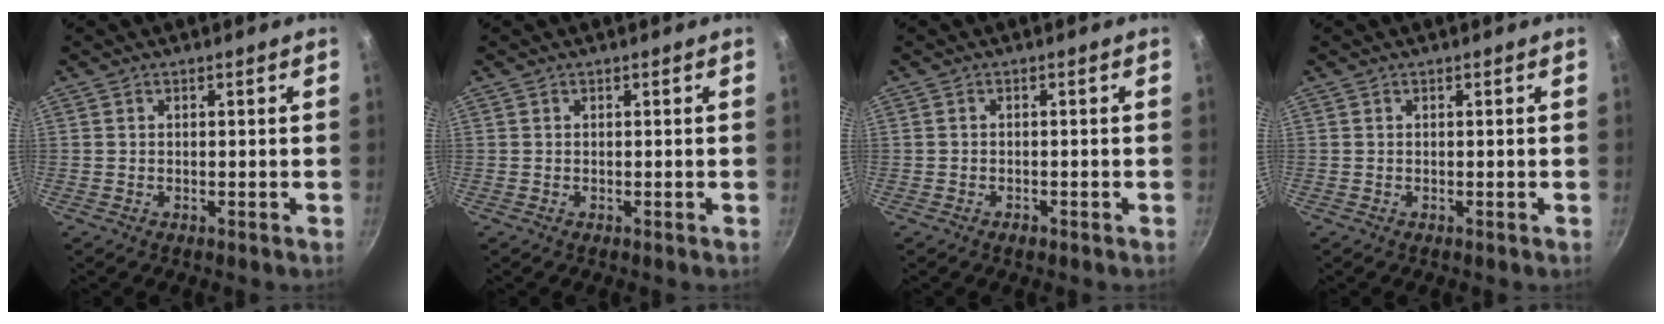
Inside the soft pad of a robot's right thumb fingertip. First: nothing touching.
{"total": 0.0}
{"total": 1.1, "force": [-0.8, 0.6, 0.6], "torque": [-0.014, 0.009, -0.013]}
{"total": 0.0}